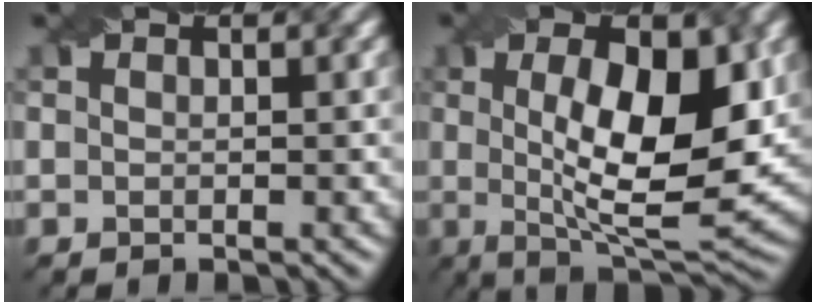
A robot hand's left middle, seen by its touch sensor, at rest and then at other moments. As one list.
[{"total": 11.0, "force": [1.0, 3.8, 10.2], "torque": [-0.154, -0.005, 0.021]}]